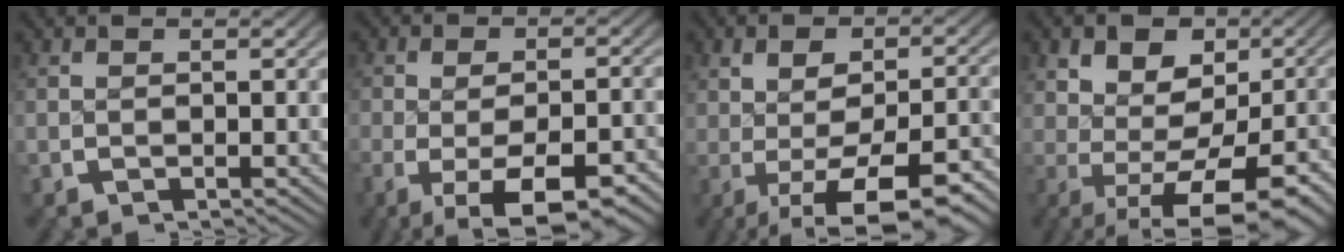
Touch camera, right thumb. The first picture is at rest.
{"total": 7.7, "force": [-3.3, 3.8, 5.9], "torque": [-0.108, -0.031, -0.037]}
{"total": 8.9, "force": [-2.7, 4.5, 7.2], "torque": [-0.120, -0.028, -0.022]}
{"total": 10.2, "force": [-1.6, 6.1, 8.1], "torque": [-0.140, -0.050, 0.002]}